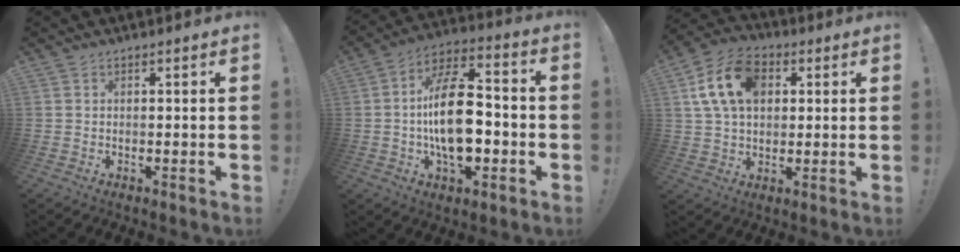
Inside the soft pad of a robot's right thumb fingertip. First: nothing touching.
{"total": 19.5, "force": [-2.7, 10.6, 16.2], "torque": [-0.291, 0.011, -0.047]}
{"total": 15.3, "force": [4.5, 10.6, 10.0], "torque": [-0.178, 0.002, 0.088]}